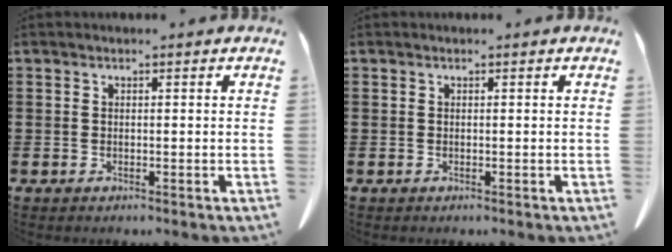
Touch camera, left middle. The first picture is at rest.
{"total": 0.0}